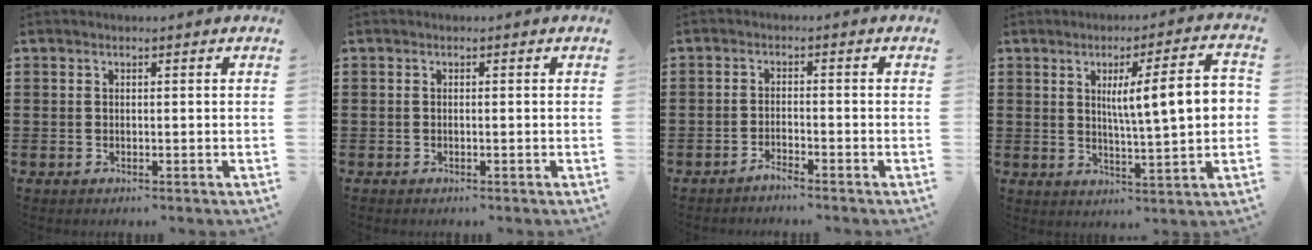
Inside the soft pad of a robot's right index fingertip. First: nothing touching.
{"total": 0.0}
{"total": 1.8, "force": [-1.8, -0.3, 0.1], "torque": [-0.004, 0.004, -0.035]}
{"total": 10.0, "force": [1.9, 1.7, 9.6], "torque": [-0.156, 0.000, 0.021]}